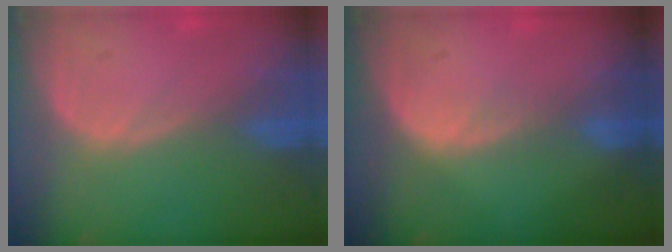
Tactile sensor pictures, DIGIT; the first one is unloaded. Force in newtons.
{"total": 1.3, "press": 1.3, "slide": 0.1}